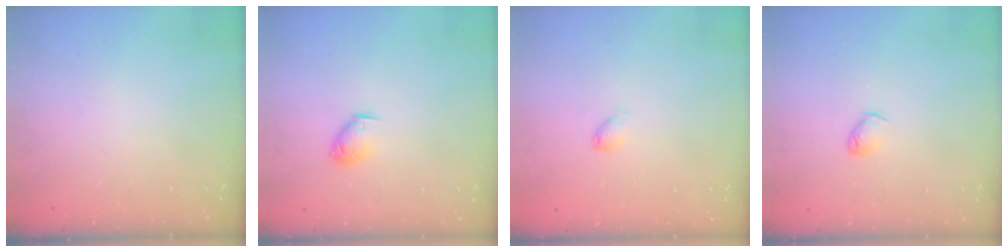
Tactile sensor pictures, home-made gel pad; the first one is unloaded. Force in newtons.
{"total": 6.6, "press": 6.6, "slide": 1.1}
{"total": 2.9, "press": 2.9, "slide": 0.4}
{"total": 3.0, "press": 2.9, "slide": 0.7}